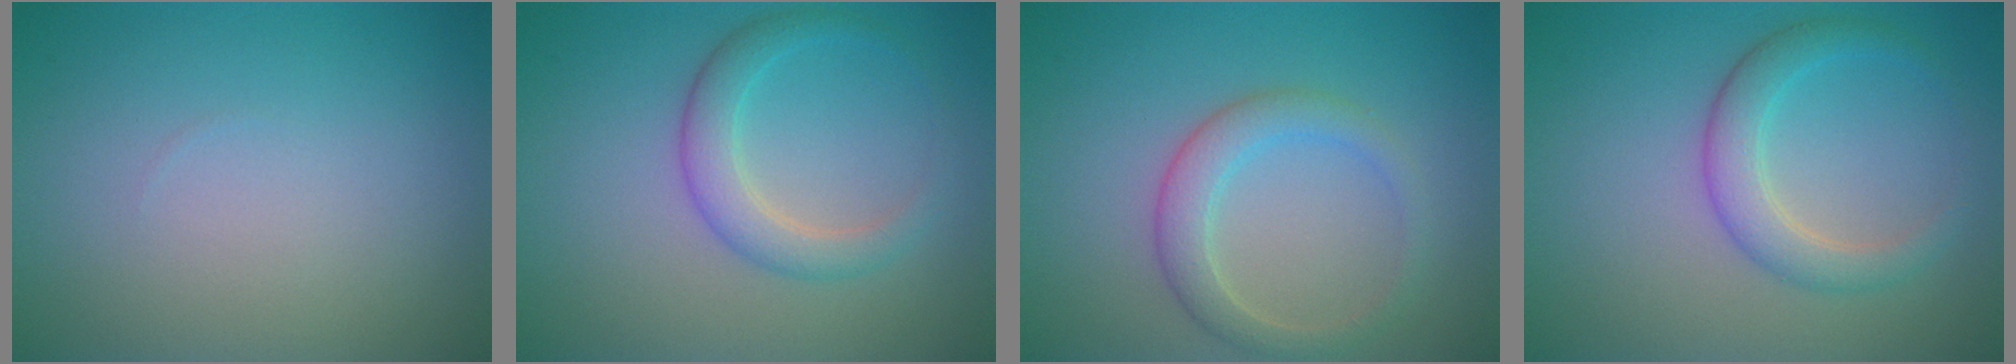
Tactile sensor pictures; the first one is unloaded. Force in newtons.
{"total": 2.9, "press": 2.9, "slide": 0.1}
{"total": 3.0, "press": 3.0, "slide": 0.1}
{"total": 3.2, "press": 3.2, "slide": 0.3}